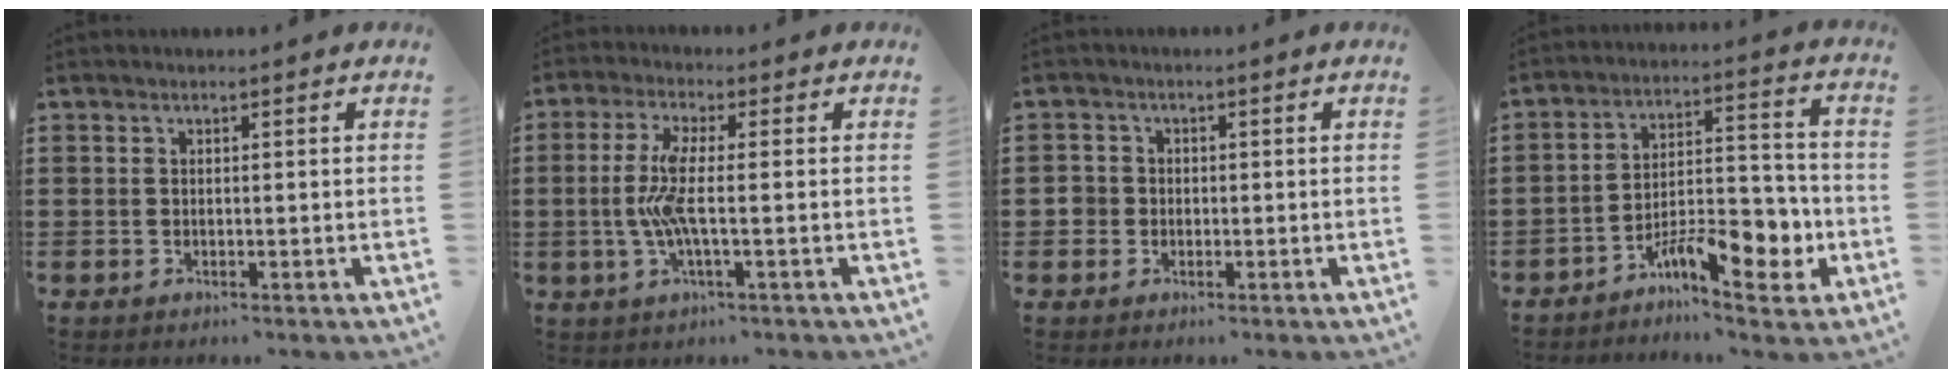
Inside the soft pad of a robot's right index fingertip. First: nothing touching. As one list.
[{"total": 6.3, "force": [-0.7, 1.1, 6.2], "torque": [-0.147, -0.015, -0.026]}, {"total": 2.0, "force": [-0.4, 1.9, 0.5], "torque": [-0.016, 0.007, -0.012]}, {"total": 10.3, "force": [-6.2, 4.0, 7.2], "torque": [-0.098, 0.018, -0.111]}]